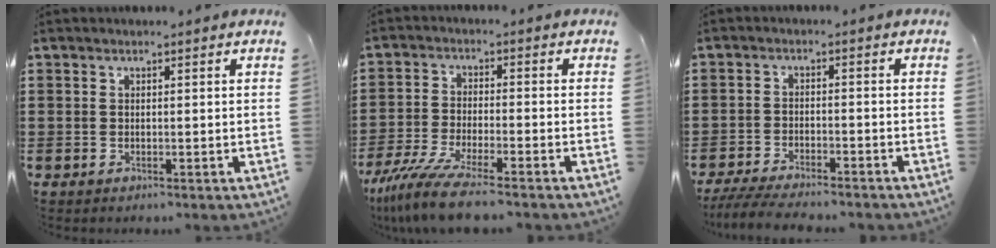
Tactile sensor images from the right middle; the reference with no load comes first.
{"total": 8.1, "force": [-6.7, 0.4, 4.6], "torque": [-0.107, -0.011, -0.134]}
{"total": 4.6, "force": [-4.4, 0.3, 1.4], "torque": [-0.036, -0.007, -0.089]}